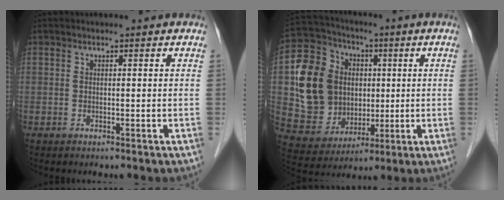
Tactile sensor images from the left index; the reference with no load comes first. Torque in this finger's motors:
{"motor_torque": [1.04, -1.09, 0.58, 0.12]}